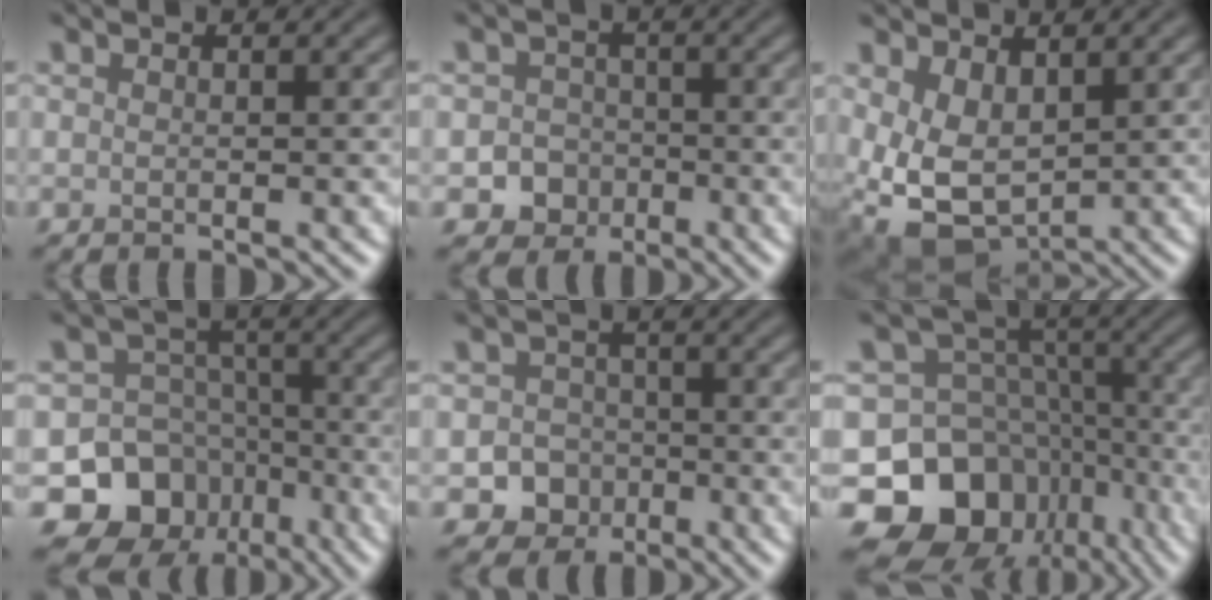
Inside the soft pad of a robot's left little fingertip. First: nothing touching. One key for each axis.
{"total": 4.4, "fx": -1.9, "fy": 3.8, "fz": 0.9, "tx": 0.023, "ty": 0.000, "tz": -0.046}
{"total": 7.0, "fx": -0.1, "fy": 4.9, "fz": 5.0, "tx": -0.128, "ty": -0.031, "tz": 0.019}
{"total": 13.4, "fx": -7.6, "fy": 10.7, "fz": 3.0, "tx": -0.058, "ty": -0.016, "tz": -0.140}
{"total": 6.0, "fx": -2.7, "fy": 5.2, "fz": 1.2, "tx": 0.017, "ty": -0.011, "tz": -0.064}
{"total": 13.3, "fx": -6.9, "fy": 10.4, "fz": 4.7, "tx": -0.095, "ty": 0.015, "tz": -0.112}